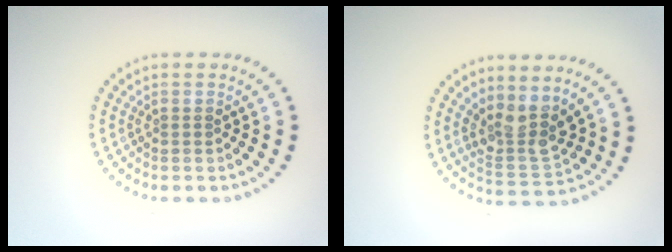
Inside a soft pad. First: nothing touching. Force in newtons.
{"total": 3.7, "press": 3.2, "slide": 1.8}